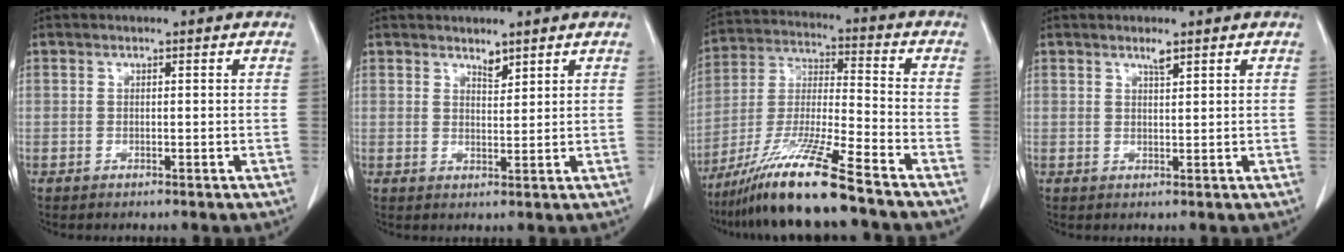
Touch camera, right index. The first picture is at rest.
{"total": 1.9, "force": [1.6, 0.5, 0.7], "torque": [-0.011, -0.007, 0.029]}
{"total": 14.5, "force": [-10.7, -0.6, 9.7], "torque": [-0.197, -0.026, -0.200]}
{"total": 1.4, "force": [1.1, 0.1, 0.9], "torque": [-0.018, -0.001, 0.020]}